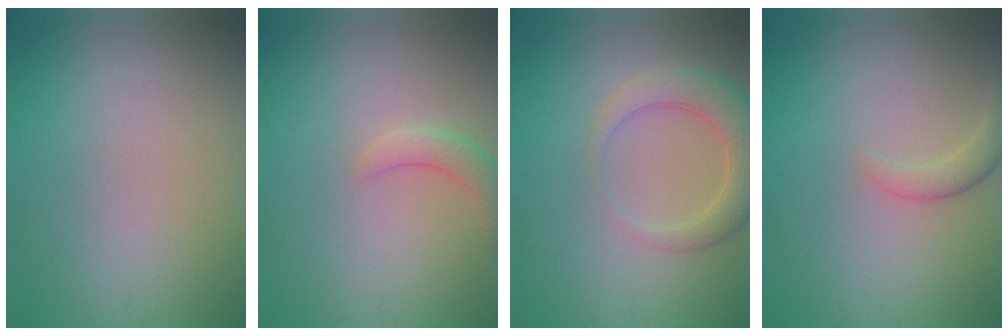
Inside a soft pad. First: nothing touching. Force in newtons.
{"total": 2.1, "press": 2.1, "slide": 0.3}
{"total": 4.3, "press": 4.3, "slide": 0.6}
{"total": 2.0, "press": 2.0, "slide": 0.2}